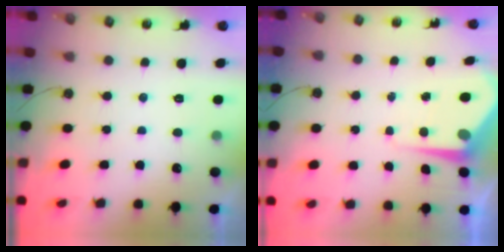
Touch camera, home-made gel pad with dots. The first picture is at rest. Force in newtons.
{"total": 5.5, "press": 5.5, "slide": 0.4}